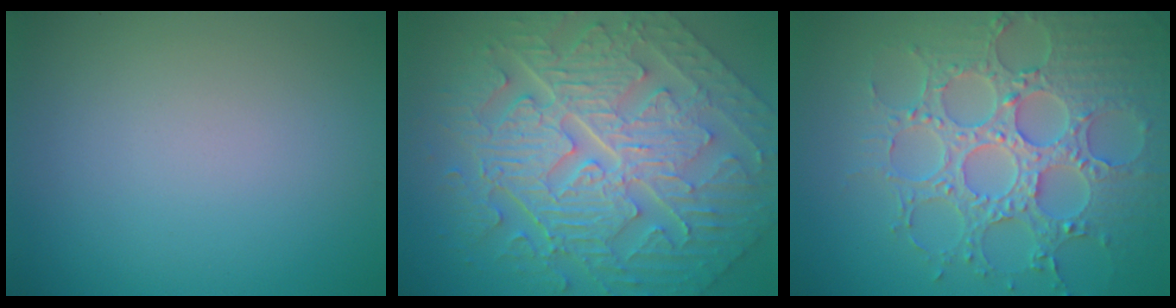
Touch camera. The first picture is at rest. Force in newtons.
{"total": 11.4, "press": 7.7, "slide": 8.4}
{"total": 7.5, "press": 6.0, "slide": 4.4}